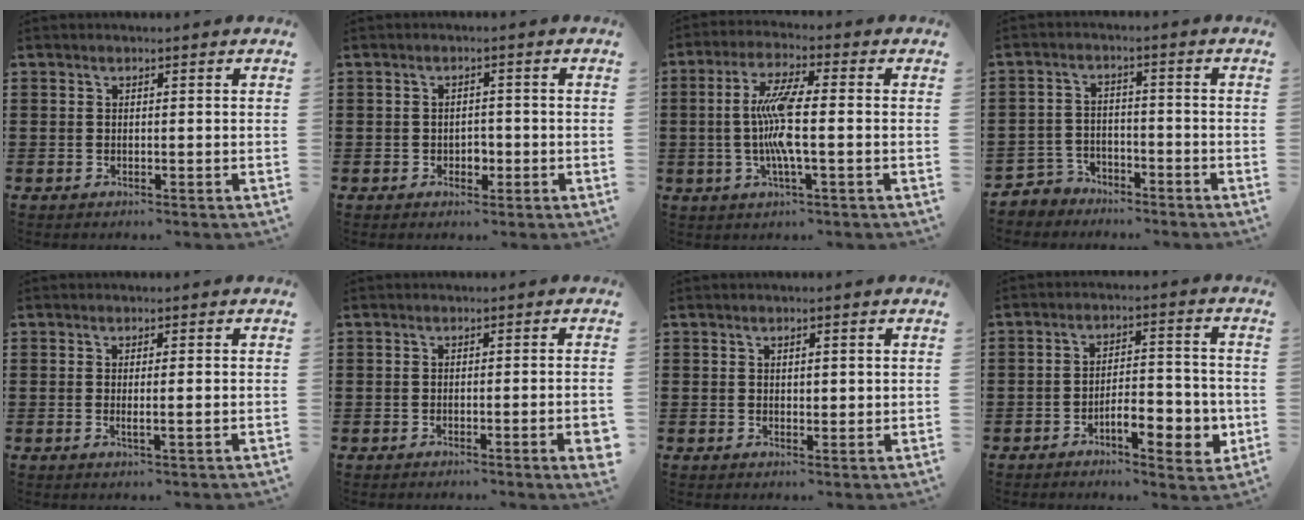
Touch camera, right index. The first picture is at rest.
{"total": 1.8, "force": [-0.7, 1.3, 0.9], "torque": [-0.021, 0.000, -0.015]}
{"total": 8.1, "force": [-0.7, 1.2, 7.9], "torque": [-0.171, -0.010, -0.024]}
{"total": 3.3, "force": [-3.1, 1.3, 0.0], "torque": [-0.019, 0.002, -0.068]}
{"total": 1.6, "force": [-0.1, 0.0, 1.6], "torque": [-0.028, -0.004, -0.002]}
{"total": 2.3, "force": [-1.0, 0.1, 2.0], "torque": [-0.031, -0.006, -0.016]}
{"total": 1.1, "force": [0.4, 0.6, 0.9], "torque": [-0.018, 0.005, 0.007]}
{"total": 7.4, "force": [-3.1, 3.0, 6.0], "torque": [-0.082, 0.001, -0.053]}